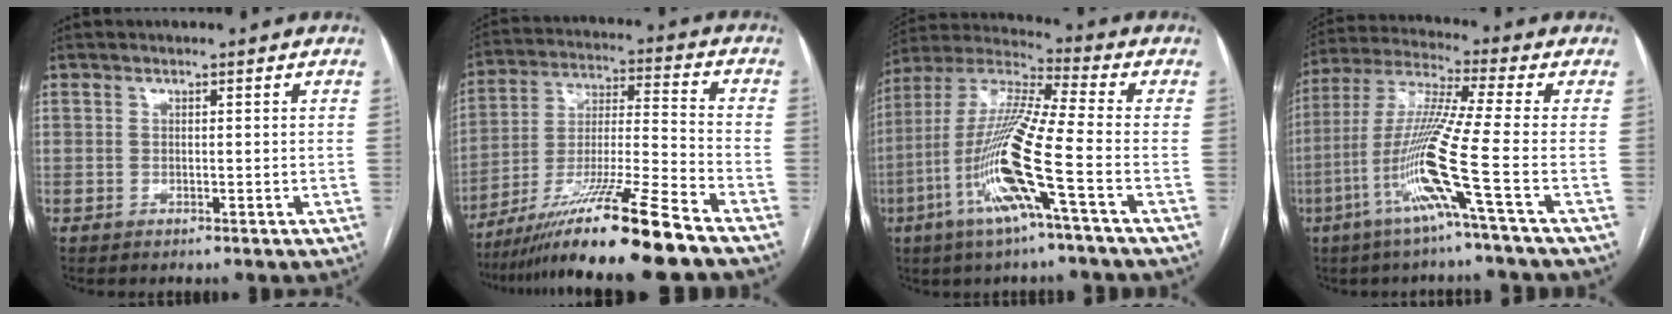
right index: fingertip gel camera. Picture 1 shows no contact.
{"total": 17.8, "force": [-13.8, -2.1, 11.1], "torque": [-0.213, -0.025, -0.244]}
{"total": 16.1, "force": [-5.7, -0.3, 15.1], "torque": [-0.315, -0.008, -0.117]}
{"total": 13.2, "force": [-5.2, -2.3, 11.9], "torque": [-0.243, -0.013, -0.109]}